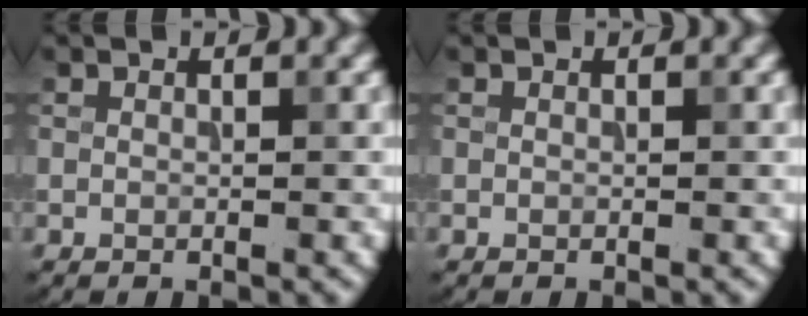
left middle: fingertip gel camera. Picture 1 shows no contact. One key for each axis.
{"total": 0.0}